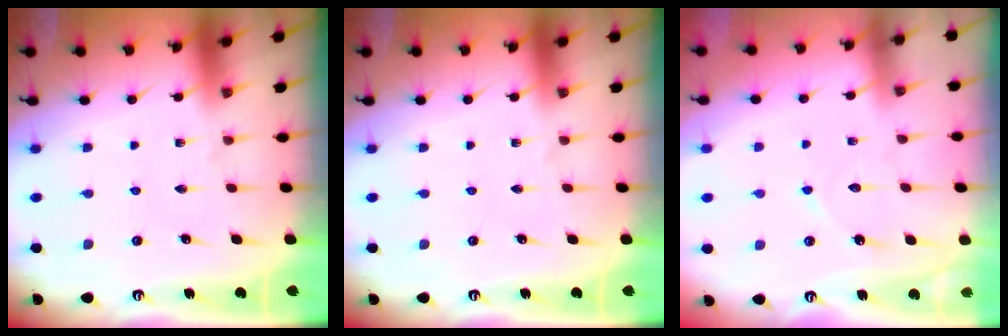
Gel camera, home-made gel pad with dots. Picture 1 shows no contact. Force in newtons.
{"total": 0.0}
{"total": 4.7, "press": 4.7, "slide": 0.5}